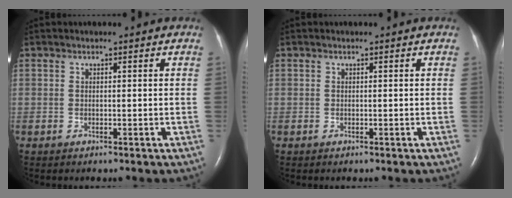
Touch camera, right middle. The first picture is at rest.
{"total": 0.0}